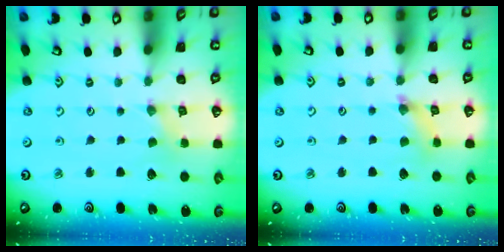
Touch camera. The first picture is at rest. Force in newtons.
{"total": 2.7, "press": 2.7, "slide": 0.4}